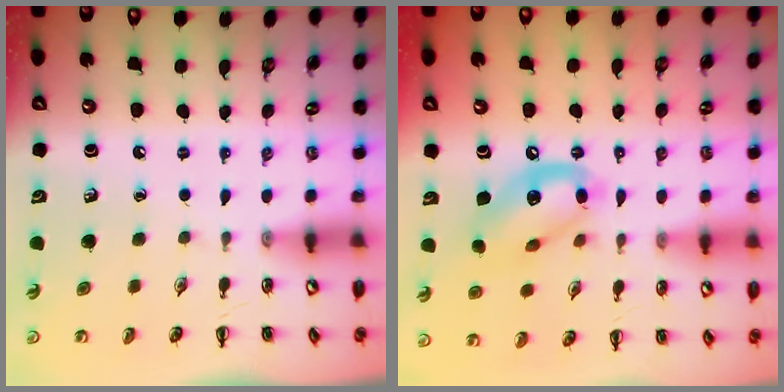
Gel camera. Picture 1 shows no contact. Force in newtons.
{"total": 13.9, "press": 13.5, "slide": 3.4}